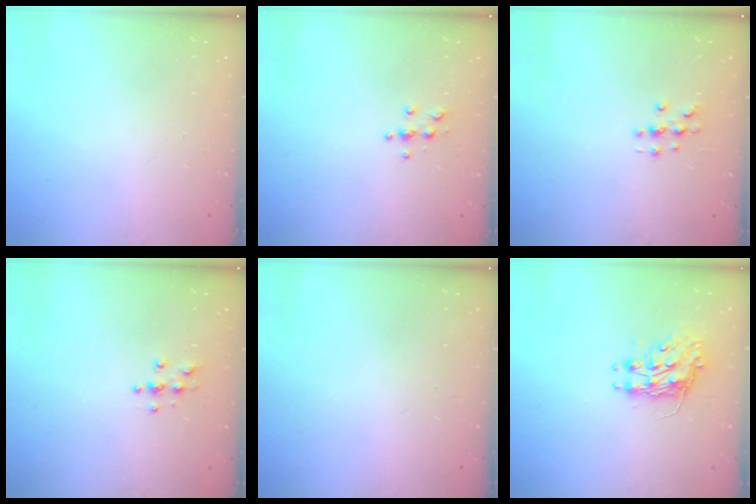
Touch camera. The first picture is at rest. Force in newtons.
{"total": 4.0, "press": 3.9, "slide": 0.4}
{"total": 3.2, "press": 3.2, "slide": 0.3}
{"total": 3.8, "press": 3.8, "slide": 0.4}
{"total": 0.0}
{"total": 8.7, "press": 8.7, "slide": 0.5}